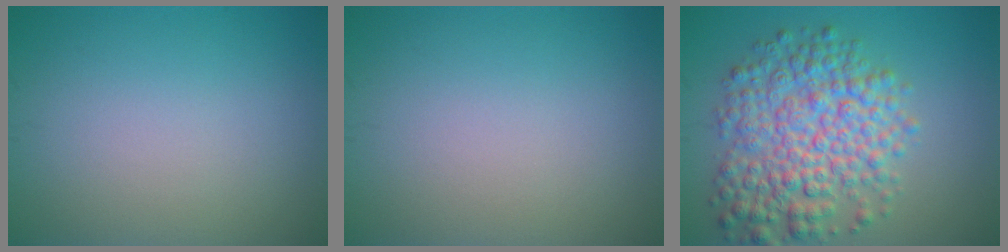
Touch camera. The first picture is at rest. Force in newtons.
{"total": 0.0}
{"total": 7.8, "press": 7.8, "slide": 0.2}